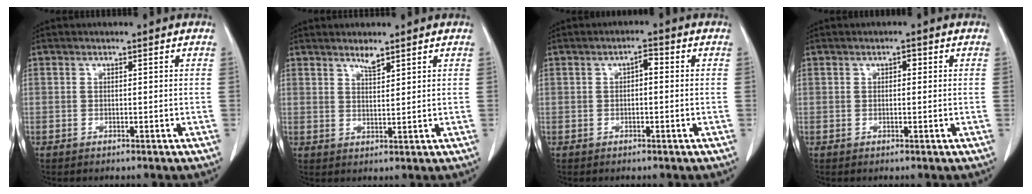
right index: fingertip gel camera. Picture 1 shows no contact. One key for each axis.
{"total": 2.7, "fx": 2.2, "fy": 0.6, "fz": 1.4, "tx": -0.029, "ty": -0.004, "tz": 0.044}
{"total": 2.4, "fx": 0.3, "fy": 1.1, "fz": 2.1, "tx": -0.035, "ty": 0.012, "tz": 0.003}
{"total": 1.3, "fx": 0.3, "fy": 0.8, "fz": 1.0, "tx": -0.020, "ty": 0.008, "tz": 0.004}